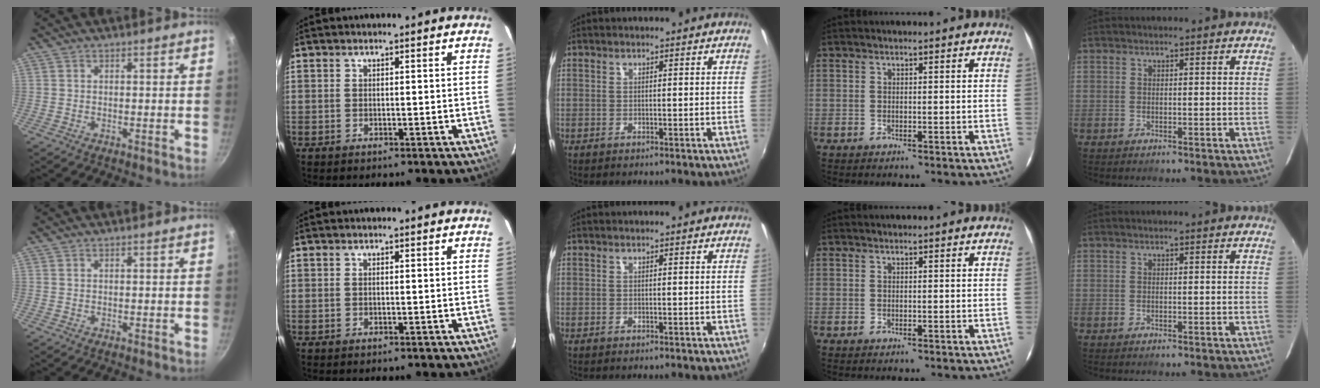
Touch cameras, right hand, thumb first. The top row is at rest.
{}